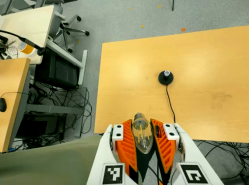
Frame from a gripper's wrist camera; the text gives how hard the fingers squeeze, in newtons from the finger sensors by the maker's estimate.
{"total": 21.6, "left": 24.3, "right": 18.8}